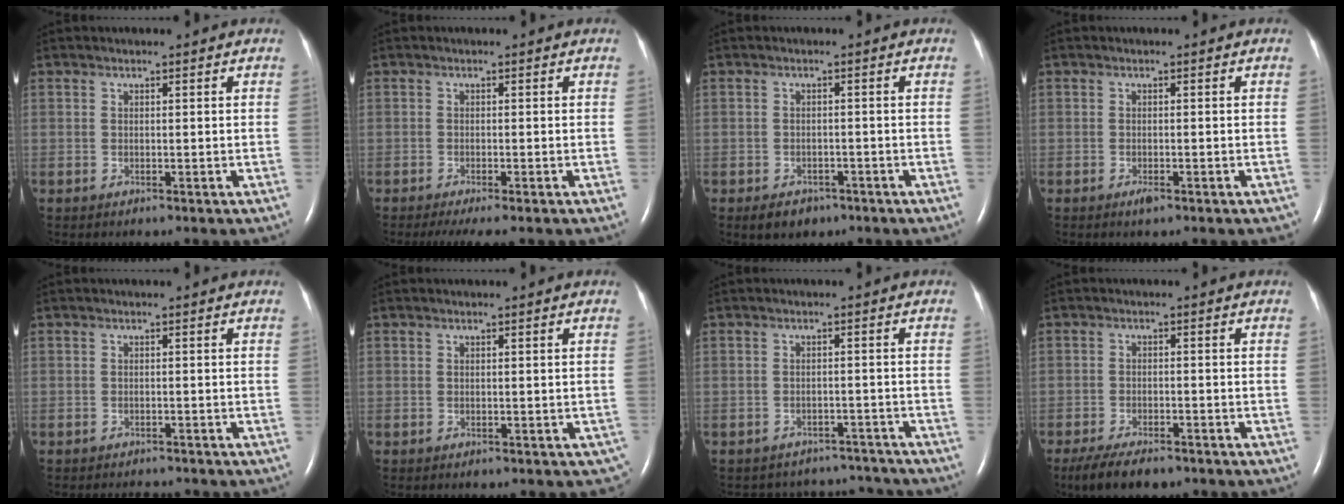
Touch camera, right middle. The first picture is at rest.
{"total": 4.5, "force": [-3.5, 0.5, 2.9], "torque": [-0.044, -0.012, -0.050]}
{"total": 3.5, "force": [-2.3, 2.4, 1.2], "torque": [-0.021, 0.002, -0.025]}
{"total": 1.4, "force": [-0.9, 0.4, 1.0], "torque": [-0.018, -0.002, -0.011]}
{"total": 3.5, "force": [-3.2, 1.0, 1.0], "torque": [-0.014, -0.004, -0.037]}
{"total": 1.4, "force": [-0.8, 0.9, 0.6], "torque": [0.004, 0.002, -0.007]}
{"total": 8.6, "force": [-8.2, 2.8, -0.4], "torque": [0.003, 0.027, -0.092]}
{"total": 7.4, "force": [-5.7, 2.4, 4.0], "torque": [-0.071, -0.011, -0.088]}